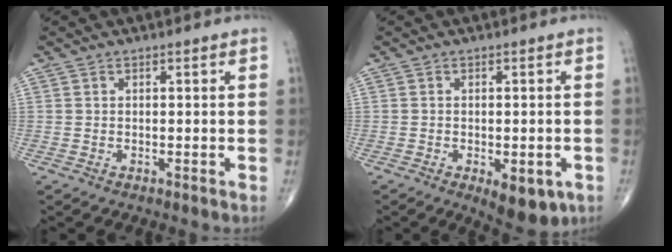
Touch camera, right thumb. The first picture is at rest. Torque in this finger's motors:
{"motor_torque": [0.81, 1.08, 0.09, -0.20, 0.22]}